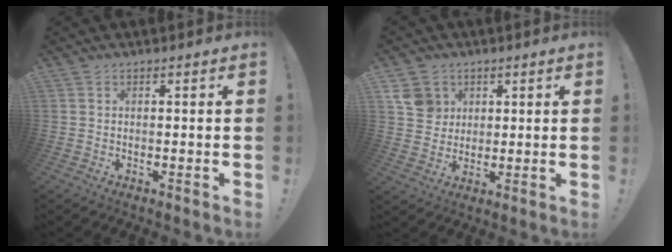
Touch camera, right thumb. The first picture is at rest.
{"total": 7.9, "force": [3.3, 6.9, 1.9], "torque": [-0.019, -0.013, 0.067]}